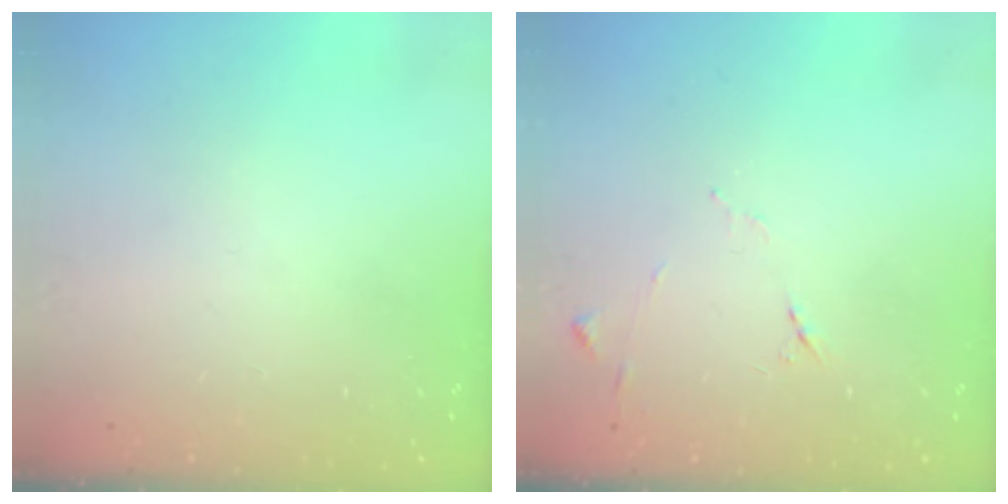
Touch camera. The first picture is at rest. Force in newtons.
{"total": 7.1, "press": 7.1, "slide": 0.7}